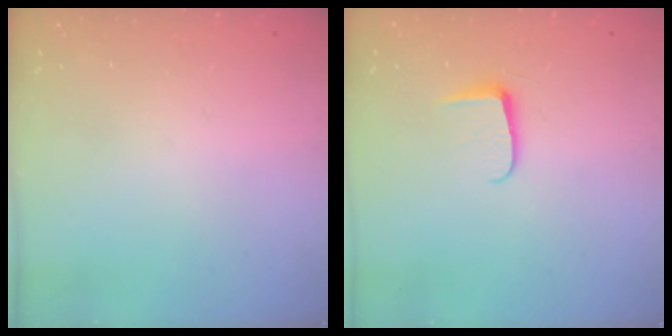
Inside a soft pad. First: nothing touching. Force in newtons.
{"total": 5.4, "press": 5.4, "slide": 0.7}